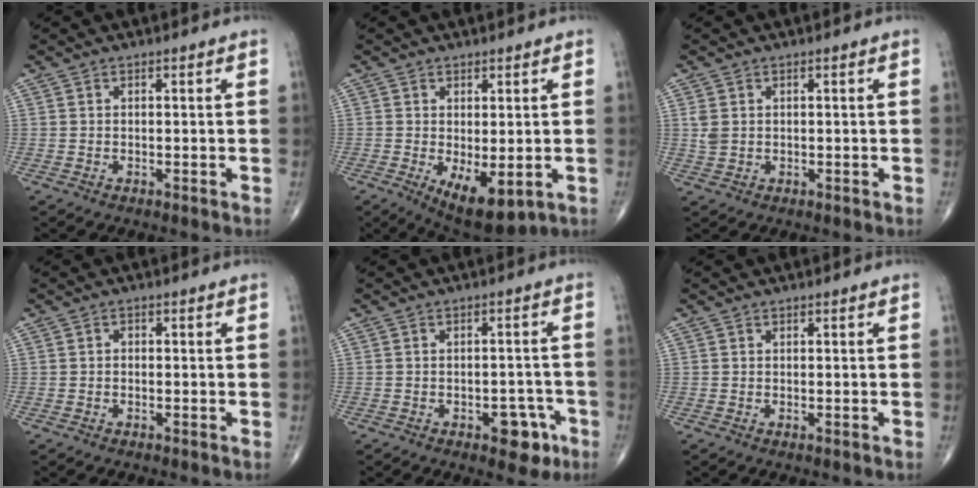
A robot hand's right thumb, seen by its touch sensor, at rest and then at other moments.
{"total": 8.6, "force": [-2.1, 3.8, 7.4], "torque": [-0.106, -0.019, -0.018]}
{"total": 2.2, "force": [0.5, 1.7, 1.4], "torque": [-0.033, 0.002, 0.015]}
{"total": 0.6, "force": [-0.1, 0.5, 0.3], "torque": [0.006, 0.002, -0.008]}
{"total": 5.9, "force": [-2.9, 3.2, 4.1], "torque": [-0.027, 0.021, -0.032]}
{"total": 0.0}